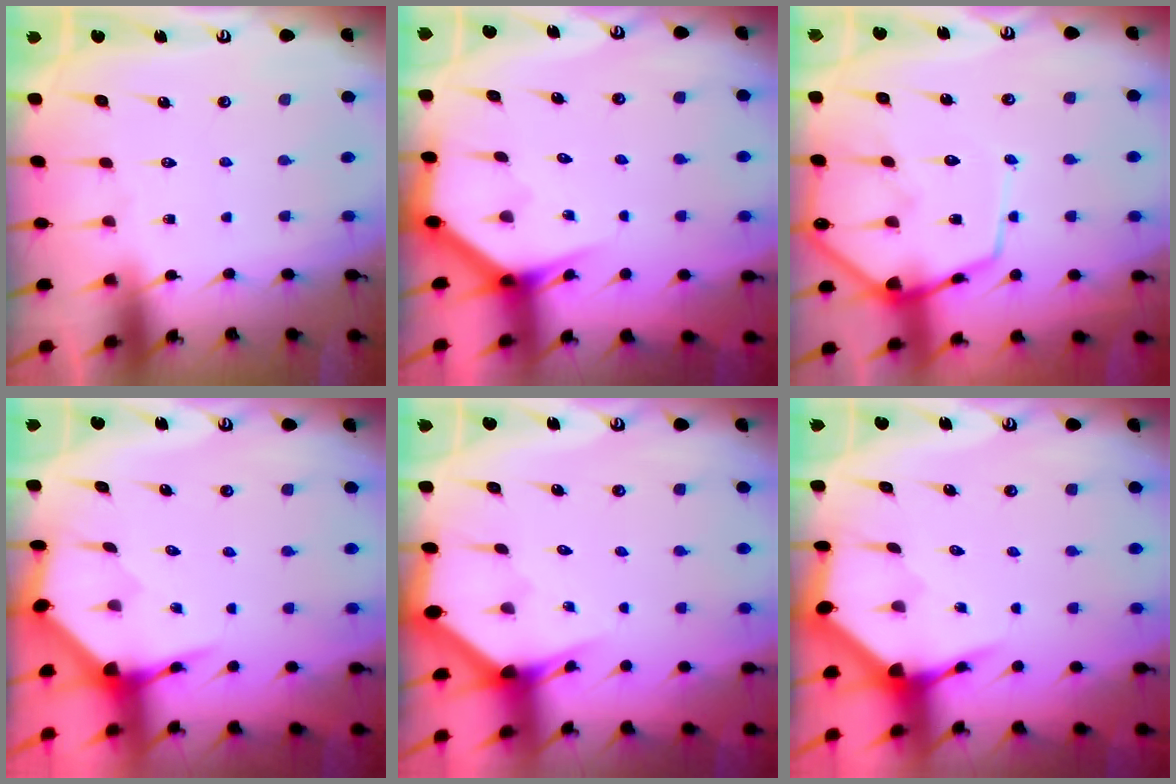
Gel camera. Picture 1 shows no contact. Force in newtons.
{"total": 3.4, "press": 3.4, "slide": 0.2}
{"total": 11.8, "press": 11.7, "slide": 1.2}
{"total": 4.0, "press": 3.9, "slide": 0.4}
{"total": 2.9, "press": 2.9, "slide": 0.1}
{"total": 3.9, "press": 3.9, "slide": 0.5}